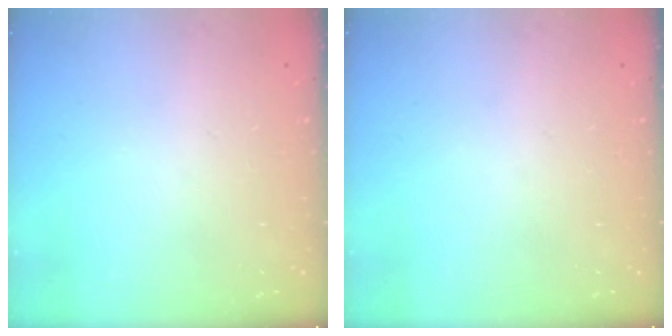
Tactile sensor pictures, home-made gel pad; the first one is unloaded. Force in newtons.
{"total": 0.0}